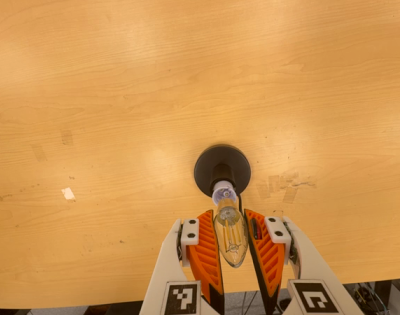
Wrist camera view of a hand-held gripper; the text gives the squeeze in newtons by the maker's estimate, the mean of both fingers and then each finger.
{"total": 13.5, "left": 14.5, "right": 12.5}